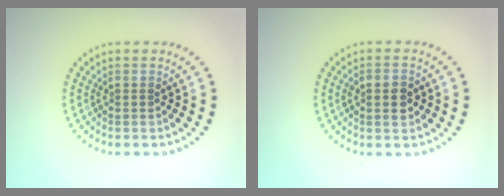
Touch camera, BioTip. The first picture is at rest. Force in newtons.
{"total": 2.0, "press": 2.0, "slide": 0.2}